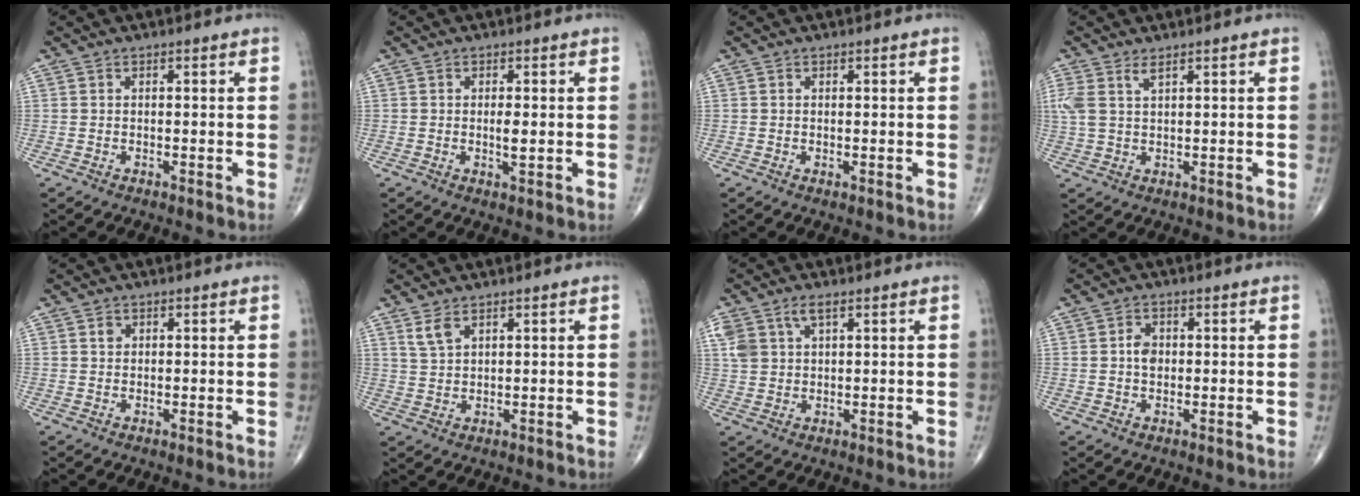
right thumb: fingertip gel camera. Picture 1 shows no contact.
{"total": 2.3, "force": [0.0, 0.7, 2.2], "torque": [-0.040, -0.005, 0.000]}
{"total": 0.0}
{"total": 4.0, "force": [2.1, 1.4, 3.2], "torque": [-0.089, 0.005, 0.051]}
{"total": 1.1, "force": [0.4, 0.9, 0.4], "torque": [-0.002, -0.001, 0.007]}
{"total": 3.2, "force": [2.1, 1.5, 1.9], "torque": [-0.038, -0.005, 0.050]}
{"total": 5.5, "force": [2.7, 2.9, 3.9], "torque": [-0.085, 0.004, 0.058]}
{"total": 3.0, "force": [0.2, 2.1, 2.1], "torque": [-0.033, 0.003, -0.001]}